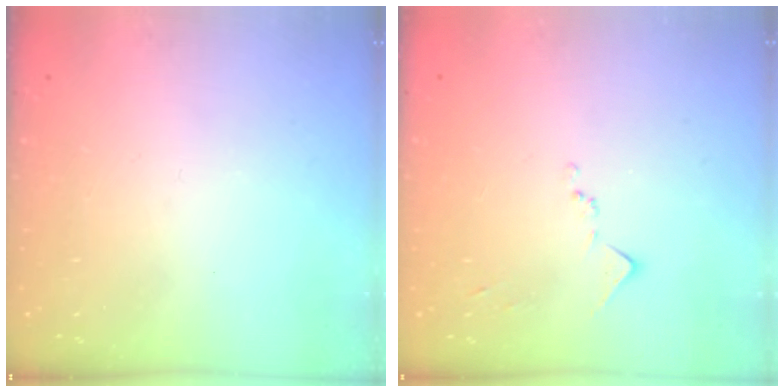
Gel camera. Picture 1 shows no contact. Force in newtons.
{"total": 7.5, "press": 7.4, "slide": 0.8}